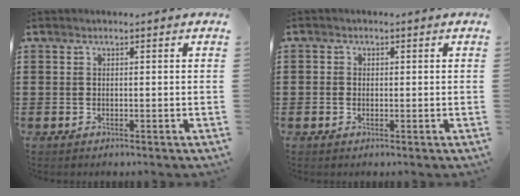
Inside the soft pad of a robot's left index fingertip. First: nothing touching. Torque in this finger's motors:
{"motor_torque": [-0.88, 1.26, -0.01, -0.01]}